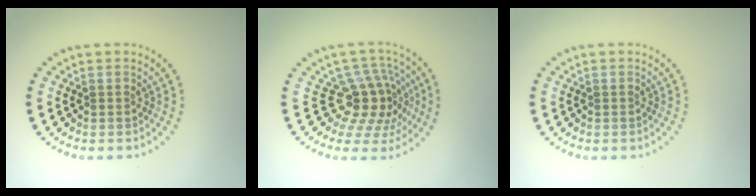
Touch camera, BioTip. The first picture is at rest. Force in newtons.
{"total": 4.5, "press": 3.4, "slide": 3.1}
{"total": 0.0}